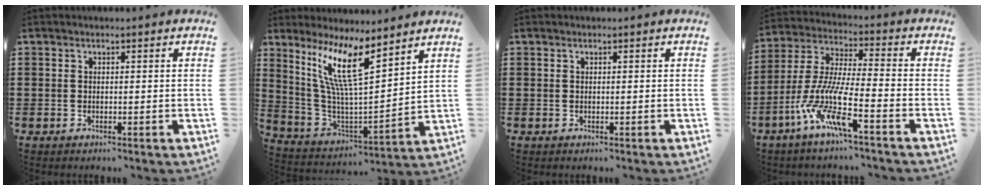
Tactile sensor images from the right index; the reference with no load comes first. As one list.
[{"total": 11.5, "force": [6.8, 2.0, 9.1], "torque": [-0.198, -0.032, 0.119]}, {"total": 0.0}, {"total": 10.6, "force": [-6.7, 1.1, 8.1], "torque": [-0.208, -0.028, -0.146]}]